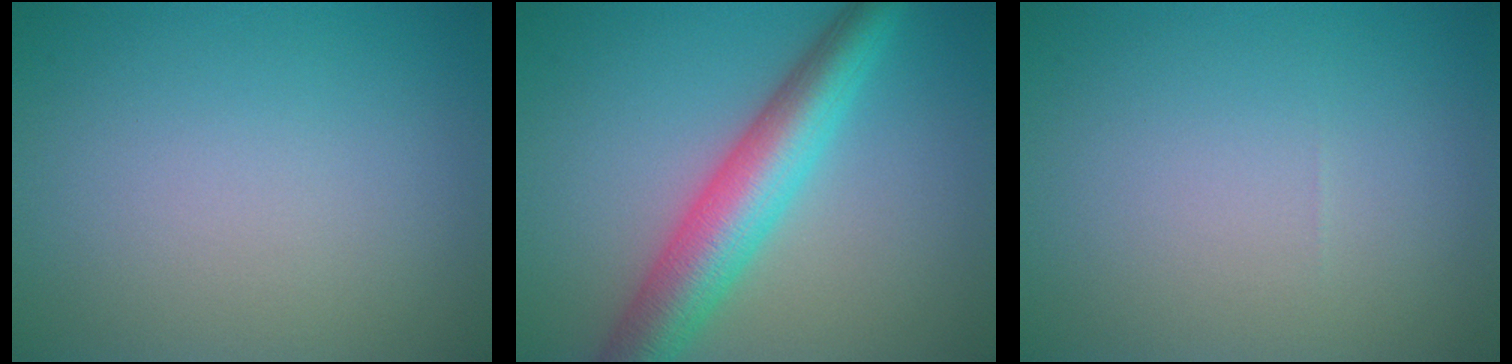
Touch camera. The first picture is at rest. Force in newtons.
{"total": 6.9, "press": 6.9, "slide": 0.1}
{"total": 0.0}